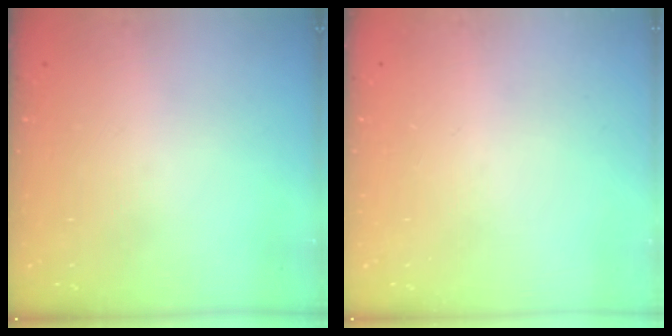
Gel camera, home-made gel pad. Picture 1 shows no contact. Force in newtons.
{"total": 0.0}